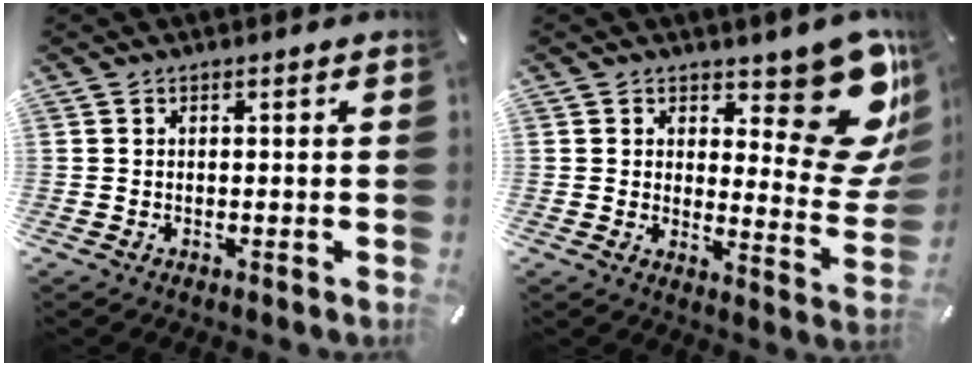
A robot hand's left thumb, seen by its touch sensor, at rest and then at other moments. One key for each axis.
{"total": 16.6, "fx": 10.9, "fy": 6.9, "fz": 10.4, "tx": -0.102, "ty": -0.109, "tz": 0.185}